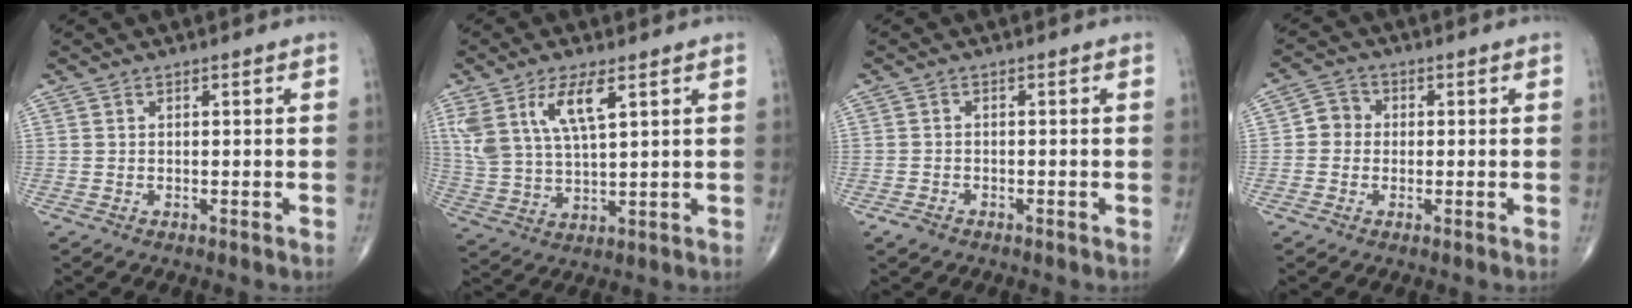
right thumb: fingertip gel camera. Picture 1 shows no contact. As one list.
[{"total": 10.5, "force": [4.9, 3.7, 8.5], "torque": [-0.182, -0.013, 0.105]}, {"total": 1.7, "force": [-1.2, 1.0, 0.7], "torque": [-0.016, 0.002, -0.020]}, {"total": 3.5, "force": [-0.2, 3.2, 1.3], "torque": [-0.003, 0.008, -0.013]}]